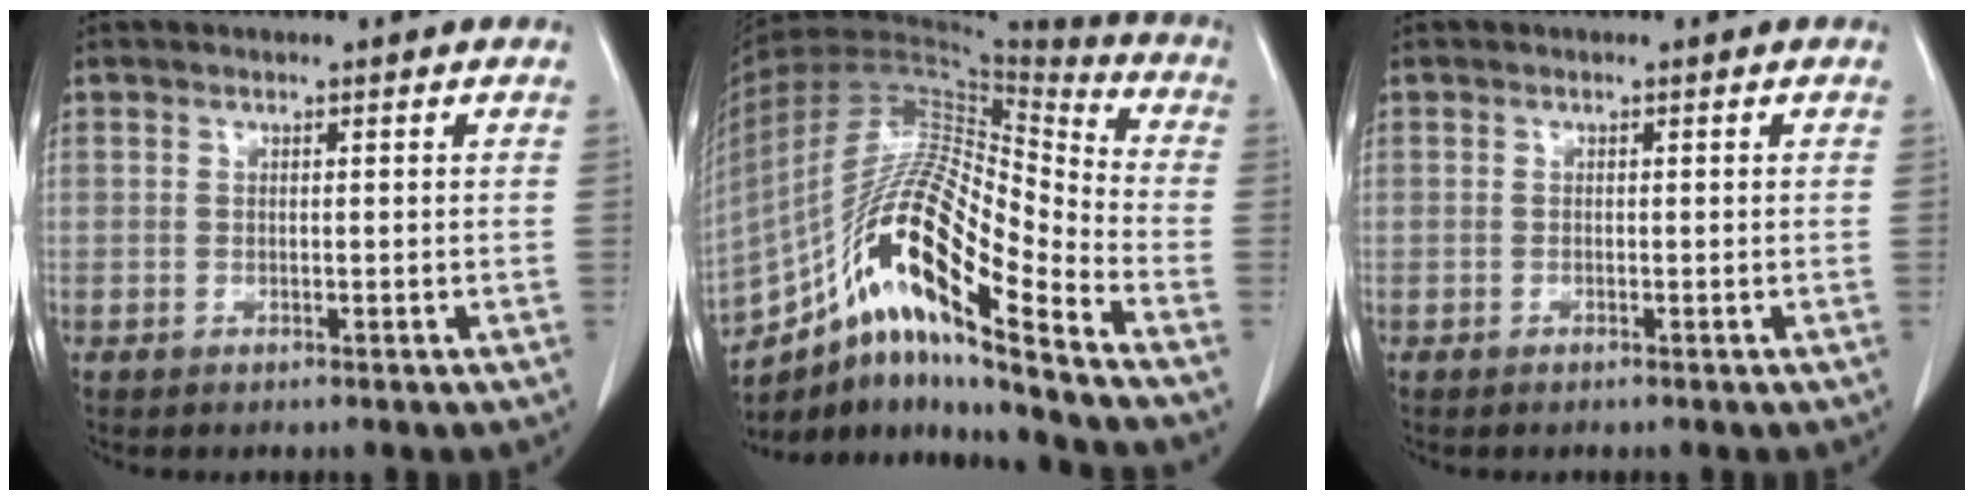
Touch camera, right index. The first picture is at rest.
{"total": 20.0, "force": [-12.1, 2.3, 15.8], "torque": [-0.310, 0.007, -0.217]}
{"total": 0.0}